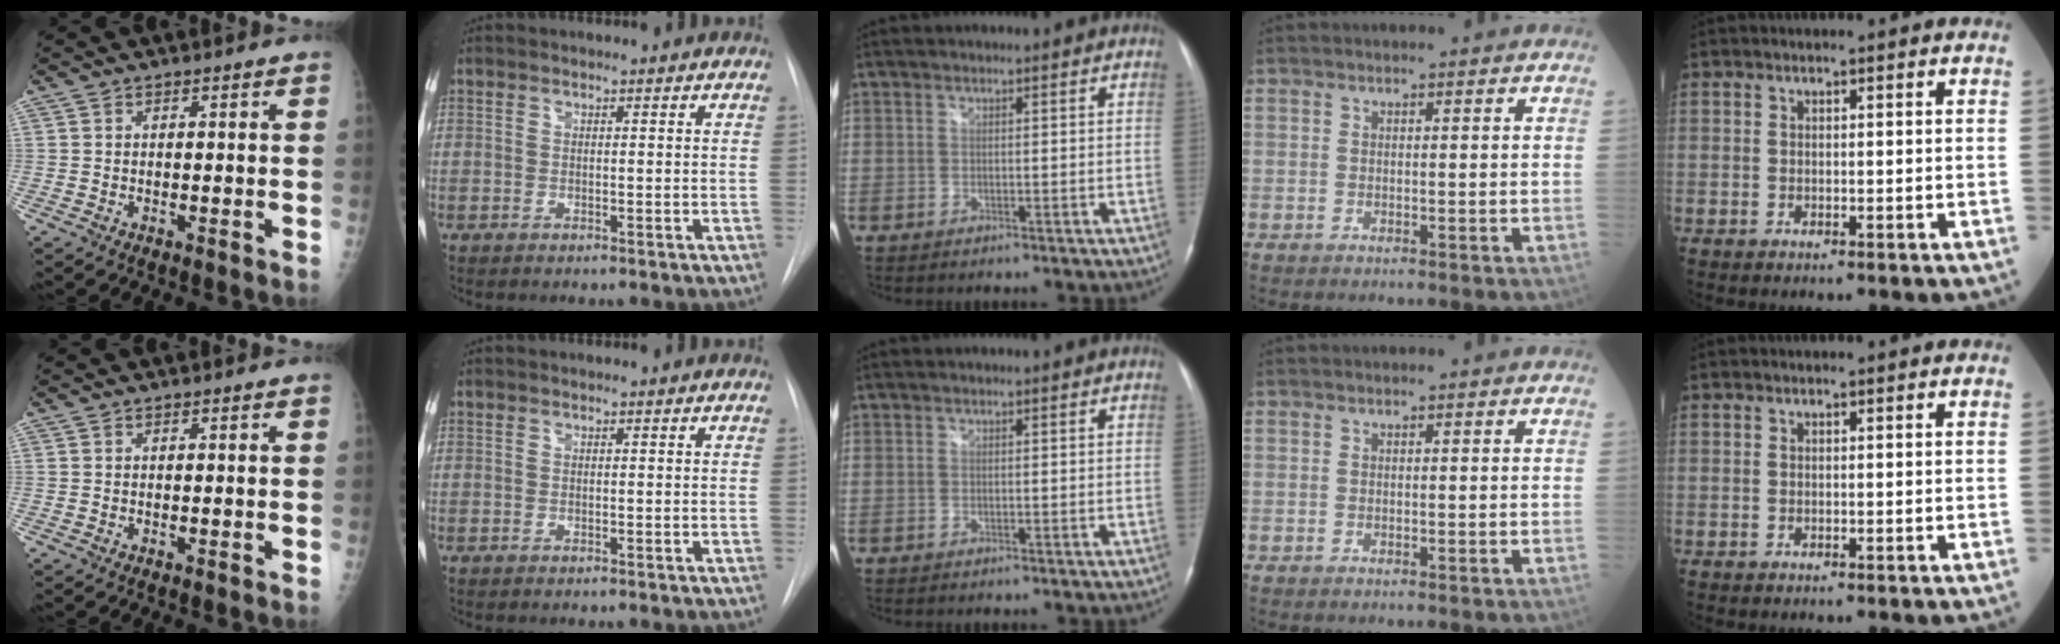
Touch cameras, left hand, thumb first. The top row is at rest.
{}